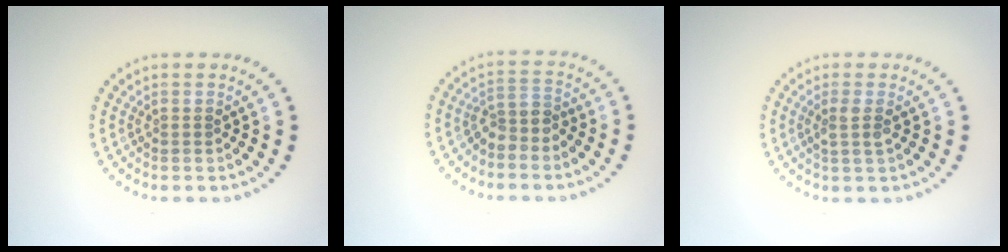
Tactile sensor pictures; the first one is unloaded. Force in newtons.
{"total": 2.2, "press": 1.6, "slide": 1.5}
{"total": 1.4, "press": 1.1, "slide": 0.9}